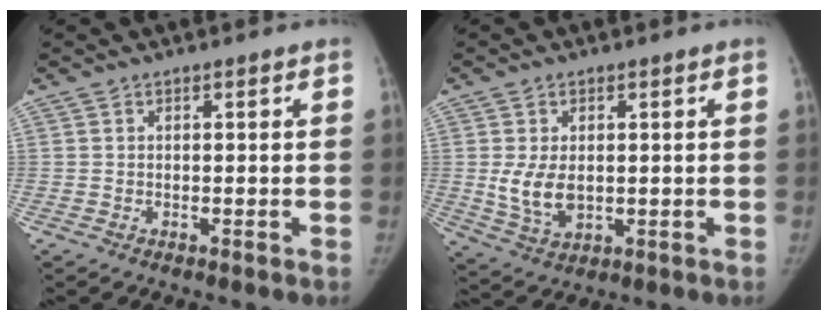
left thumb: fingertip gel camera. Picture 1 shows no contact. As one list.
[{"total": 7.0, "force": [0.2, 4.3, 5.5], "torque": [-0.101, -0.011, 0.015]}]